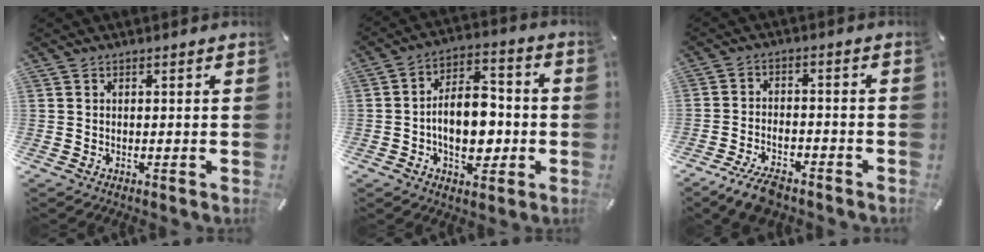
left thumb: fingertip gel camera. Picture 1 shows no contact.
{"total": 12.7, "force": [-2.6, 8.2, 9.4], "torque": [-0.142, 0.010, -0.043]}
{"total": 6.8, "force": [-5.3, 2.6, 3.4], "torque": [-0.066, 0.024, -0.098]}